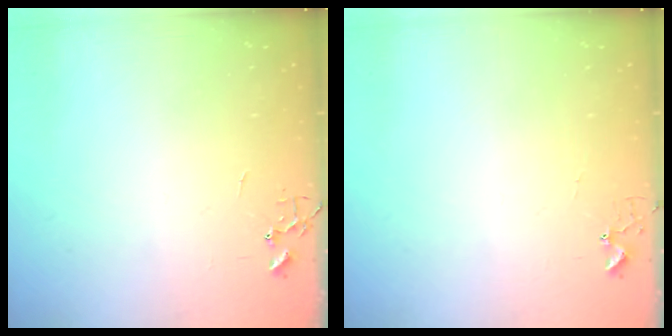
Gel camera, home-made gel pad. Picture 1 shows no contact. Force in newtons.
{"total": 2.7, "press": 2.7, "slide": 0.3}